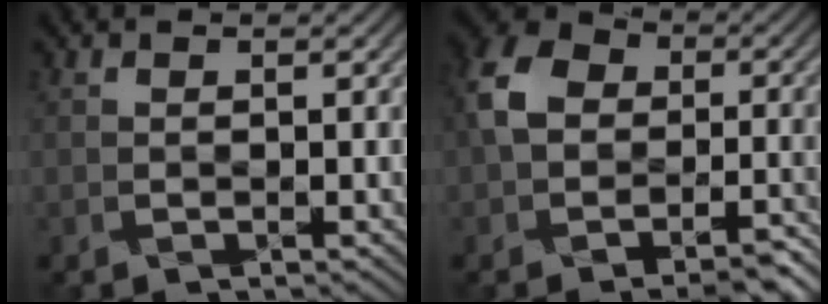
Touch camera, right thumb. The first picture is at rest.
{"total": 8.4, "force": [-3.2, 6.3, 4.6], "torque": [-0.096, -0.012, -0.066]}